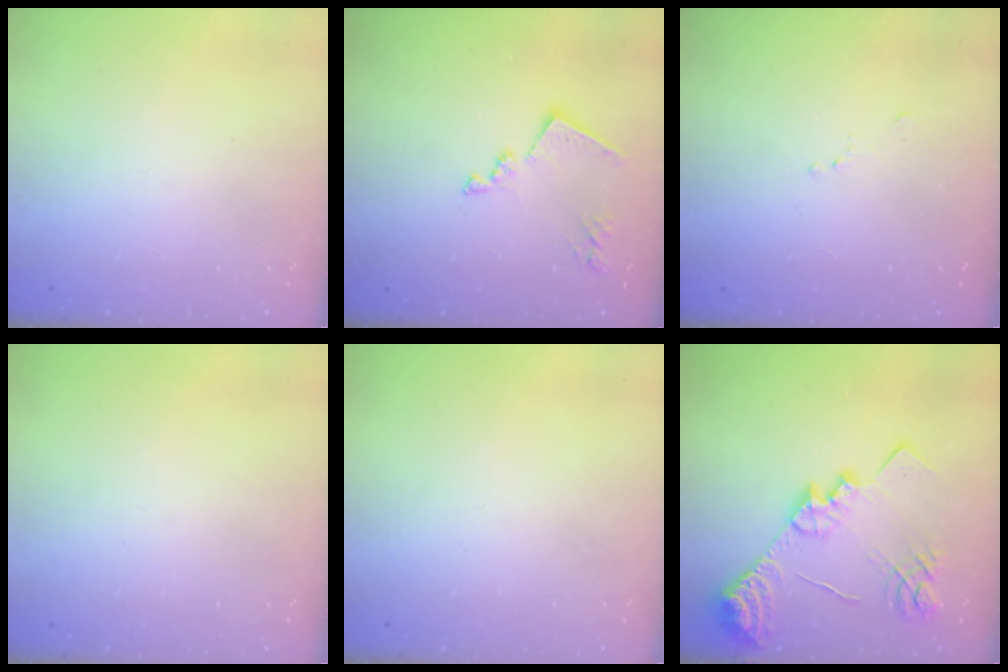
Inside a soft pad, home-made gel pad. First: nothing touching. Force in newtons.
{"total": 11.5, "press": 11.4, "slide": 0.9}
{"total": 5.7, "press": 5.7, "slide": 0.7}
{"total": 0.0}
{"total": 0.0}
{"total": 18.4, "press": 18.3, "slide": 1.7}